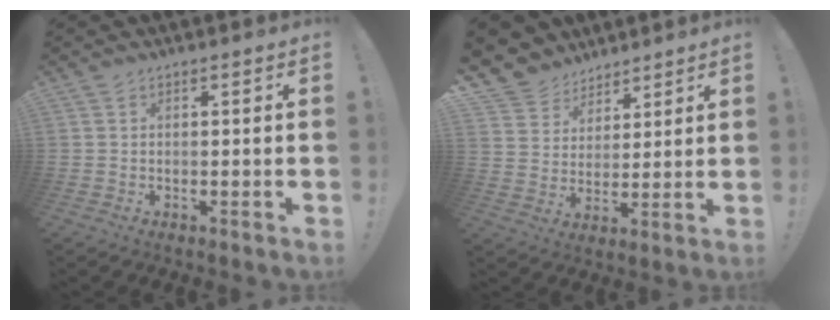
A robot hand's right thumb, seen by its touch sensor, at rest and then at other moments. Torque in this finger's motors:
{"motor_torque": [-0.69, 0.95, 0.10, 0.13, 0.24]}